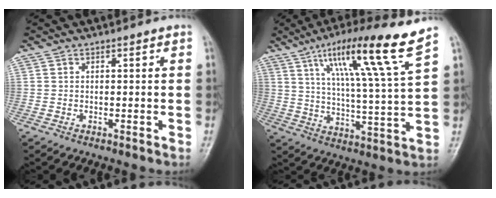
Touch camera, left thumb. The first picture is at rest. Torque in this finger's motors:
{"motor_torque": [0.61, 0.39, 1.87, -0.89, 0.18]}